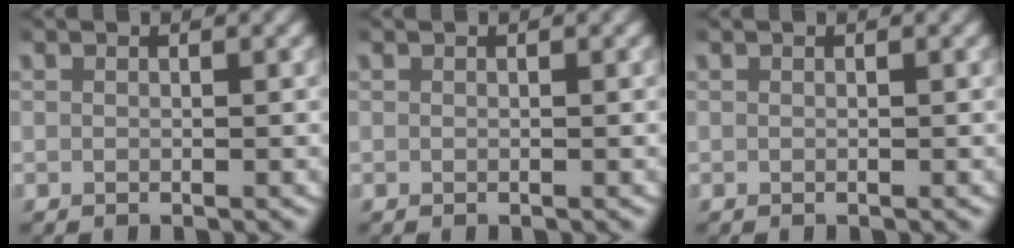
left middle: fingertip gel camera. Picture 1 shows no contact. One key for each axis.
{"total": 0.0}
{"total": 0.0}